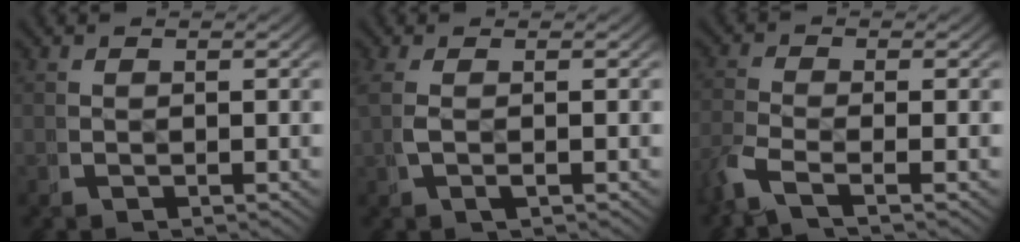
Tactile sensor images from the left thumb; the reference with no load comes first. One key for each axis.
{"total": 1.9, "fx": 0.3, "fy": 0.0, "fz": 1.8, "tx": -0.049, "ty": 0.001, "tz": 0.009}
{"total": 3.7, "fx": -2.0, "fy": 0.9, "fz": 2.9, "tx": -0.081, "ty": -0.013, "tz": -0.033}